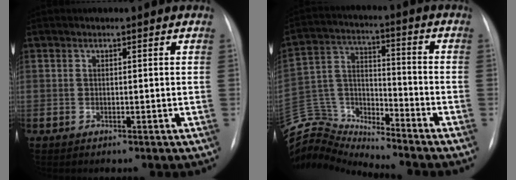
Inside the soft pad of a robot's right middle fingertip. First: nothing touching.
{"total": 14.9, "force": [-14.8, 1.3, 0.6], "torque": [-0.023, 0.056, -0.273]}